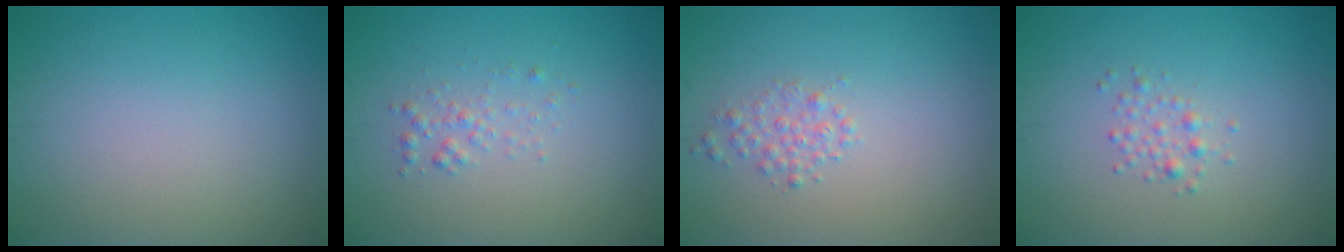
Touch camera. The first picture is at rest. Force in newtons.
{"total": 1.3, "press": 1.3, "slide": 0.1}
{"total": 1.5, "press": 1.5, "slide": 0.1}
{"total": 1.3, "press": 1.3, "slide": 0.0}